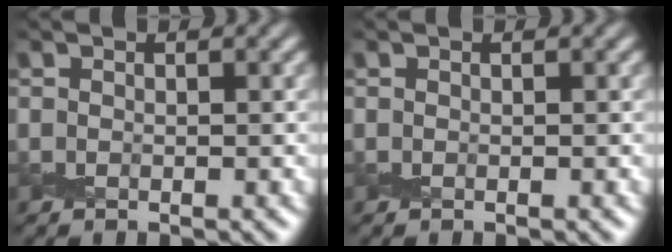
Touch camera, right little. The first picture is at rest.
{"total": 0.0}